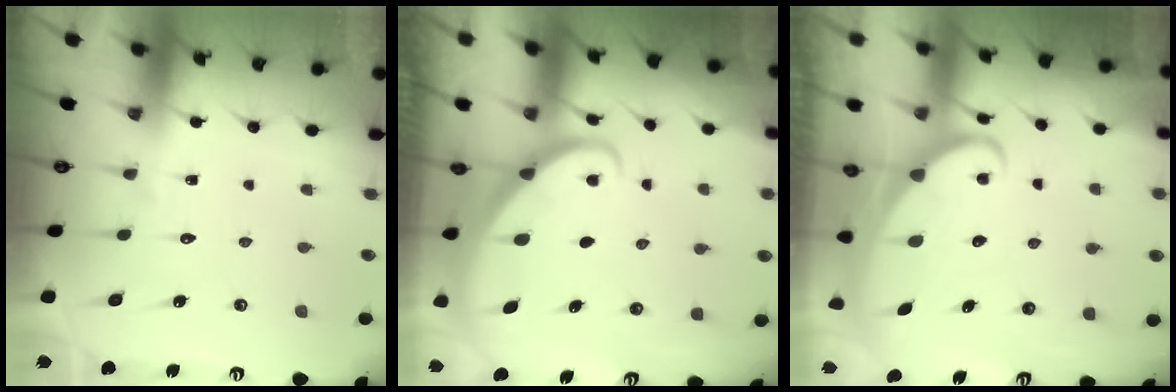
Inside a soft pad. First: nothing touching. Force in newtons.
{"total": 2.3, "press": 2.3, "slide": 0.1}
{"total": 2.3, "press": 2.3, "slide": 0.2}